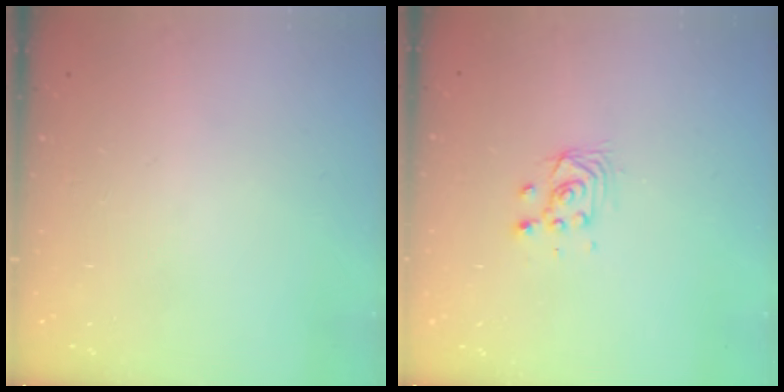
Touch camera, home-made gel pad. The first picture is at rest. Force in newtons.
{"total": 4.7, "press": 4.6, "slide": 1.2}